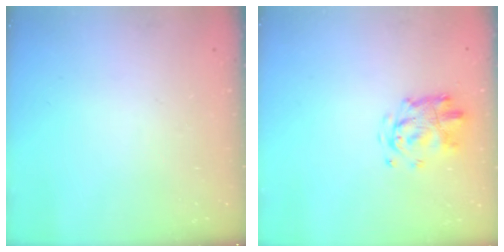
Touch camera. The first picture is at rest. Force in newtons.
{"total": 3.8, "press": 3.8, "slide": 0.5}